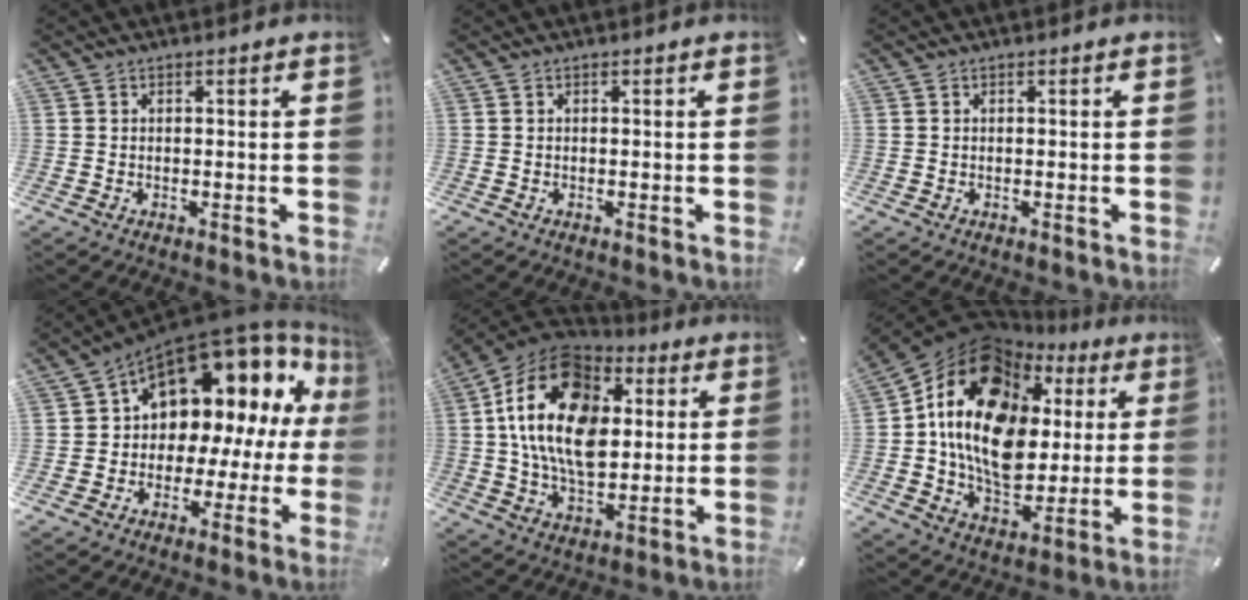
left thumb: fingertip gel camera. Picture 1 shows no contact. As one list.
[{"total": 0.0}, {"total": 0.0}, {"total": 13.4, "force": [7.0, 9.2, 6.8], "torque": [-0.098, -0.075, 0.119]}, {"total": 21.2, "force": [3.9, 14.8, 14.7], "torque": [-0.287, -0.002, 0.062]}, {"total": 19.0, "force": [4.3, 14.4, 11.6], "torque": [-0.235, -0.030, 0.071]}]